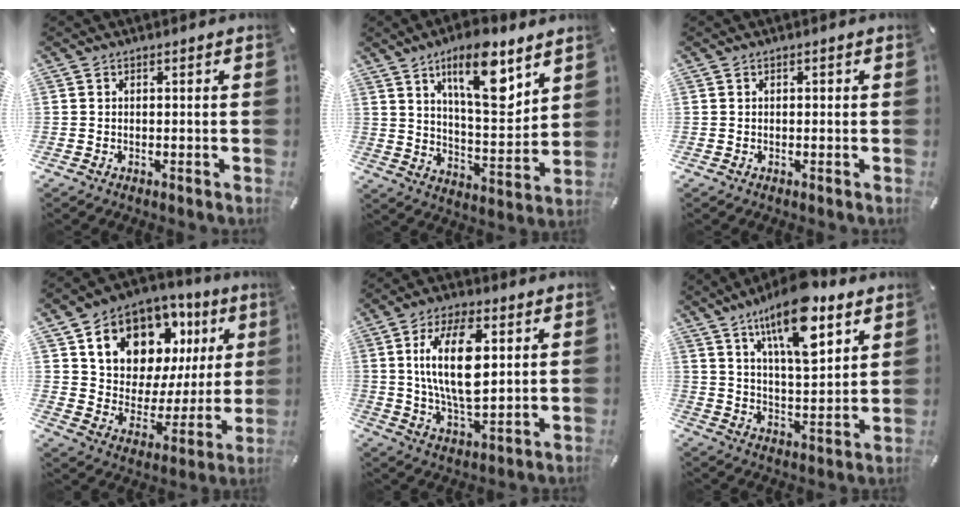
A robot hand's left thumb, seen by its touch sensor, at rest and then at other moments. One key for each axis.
{"total": 16.2, "fx": 9.5, "fy": 5.6, "fz": 11.8, "tx": -0.190, "ty": -0.045, "tz": 0.155}
{"total": 0.5, "fx": 0.1, "fy": 0.5, "fz": 0.3, "tx": -0.005, "ty": 0.002, "tz": 0.000}
{"total": 14.5, "fx": 9.1, "fy": 9.7, "fz": 5.8, "tx": -0.096, "ty": -0.070, "tz": 0.161}
{"total": 15.4, "fx": 3.9, "fy": 7.3, "fz": 13.0, "tx": -0.258, "ty": -0.008, "tz": 0.060}
{"total": 16.6, "fx": 10.6, "fy": 5.8, "fz": 11.3, "tx": -0.200, "ty": -0.049, "tz": 0.174}